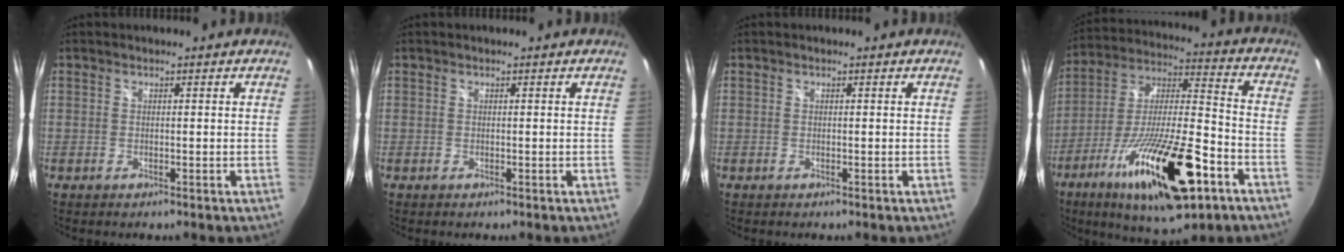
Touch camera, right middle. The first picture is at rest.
{"total": 0.0}
{"total": 0.0}
{"total": 24.3, "force": [-12.2, 6.5, 20.0], "torque": [-0.356, -0.040, -0.202]}